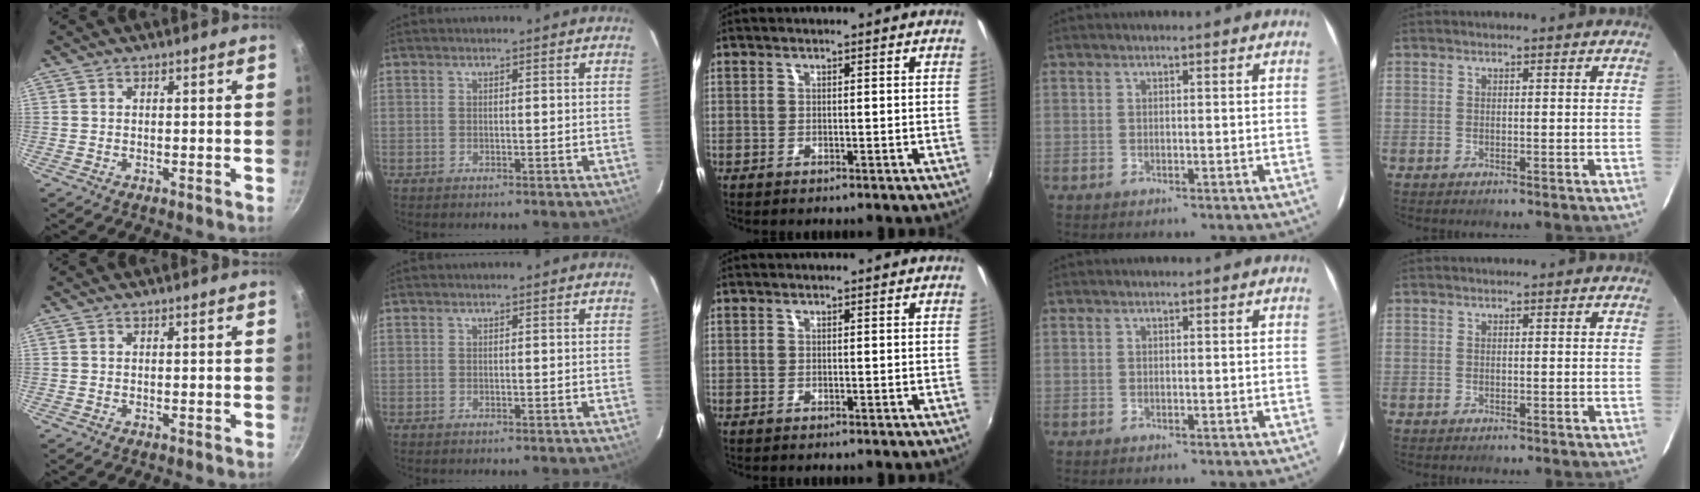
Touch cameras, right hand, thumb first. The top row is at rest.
{}